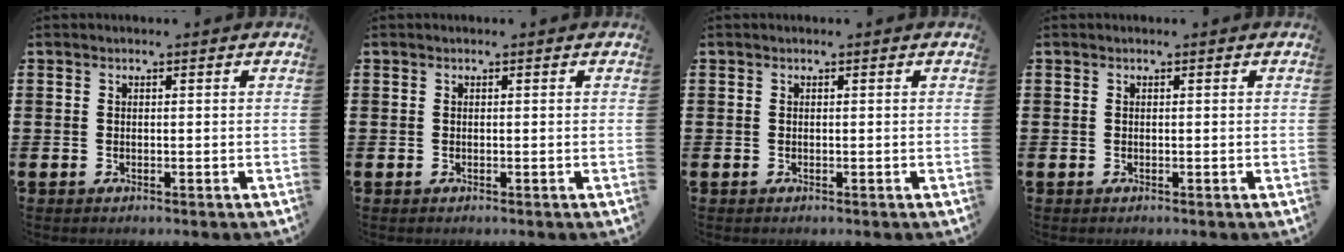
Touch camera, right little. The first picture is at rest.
{"total": 0.0}
{"total": 0.0}
{"total": 0.0}